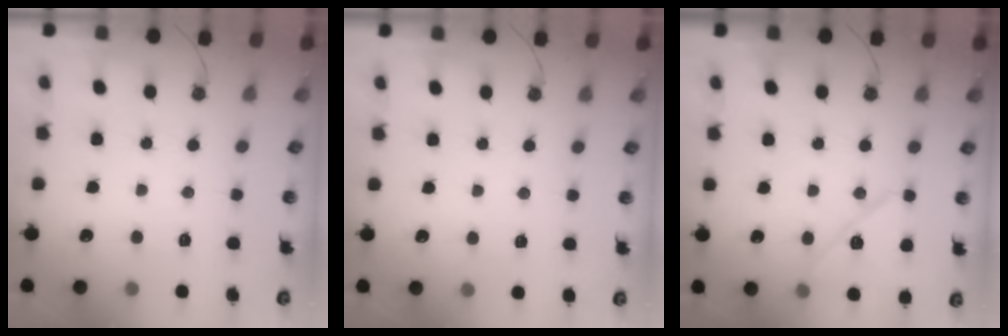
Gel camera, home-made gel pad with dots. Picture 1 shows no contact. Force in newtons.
{"total": 2.7, "press": 1.5, "slide": 2.3}
{"total": 11.8, "press": 11.7, "slide": 1.7}